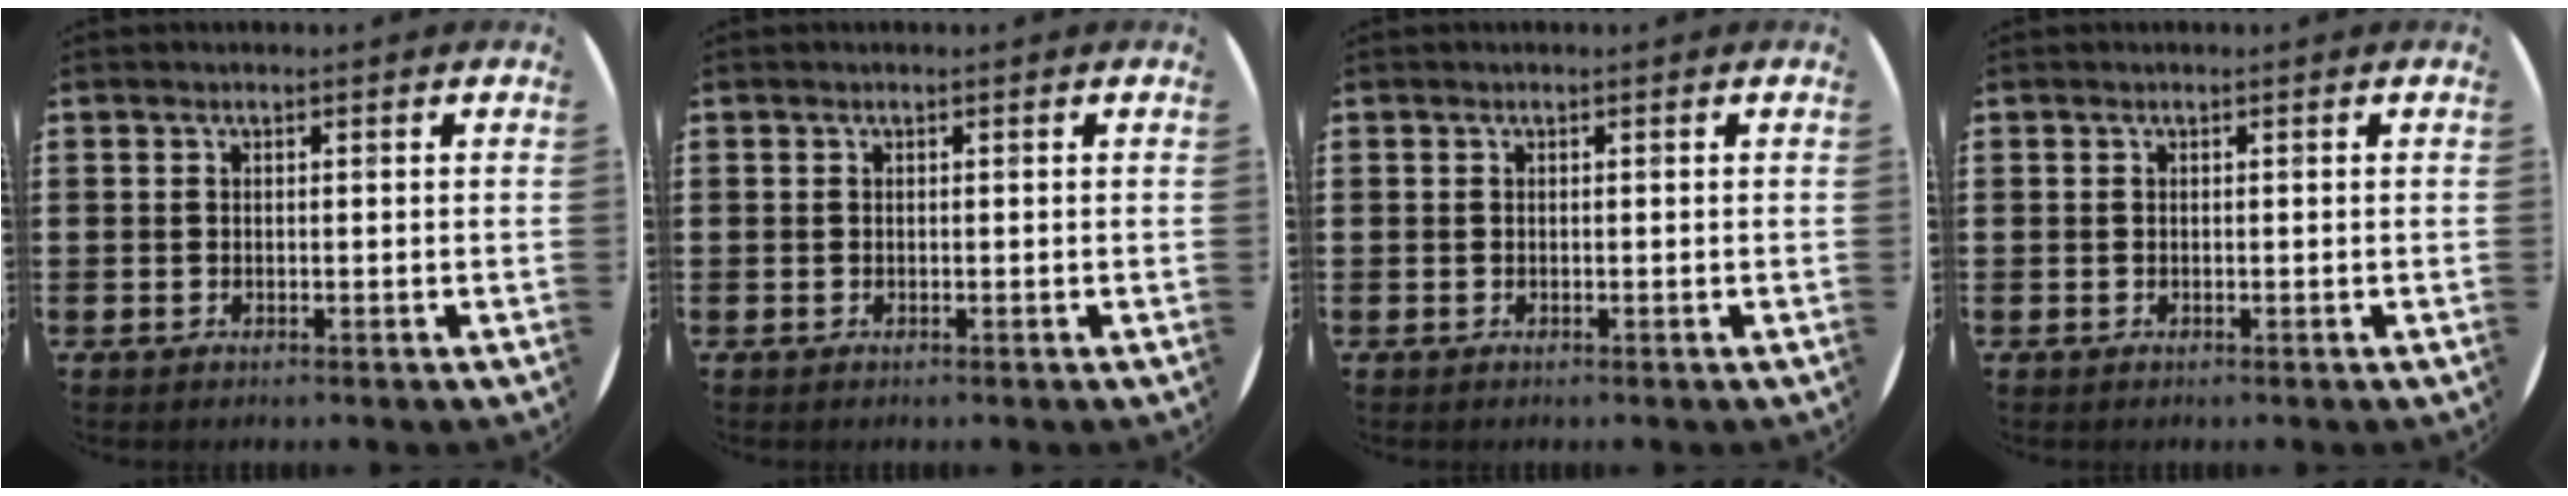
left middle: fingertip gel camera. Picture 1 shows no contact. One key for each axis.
{"total": 0.0}
{"total": 0.0}
{"total": 0.0}